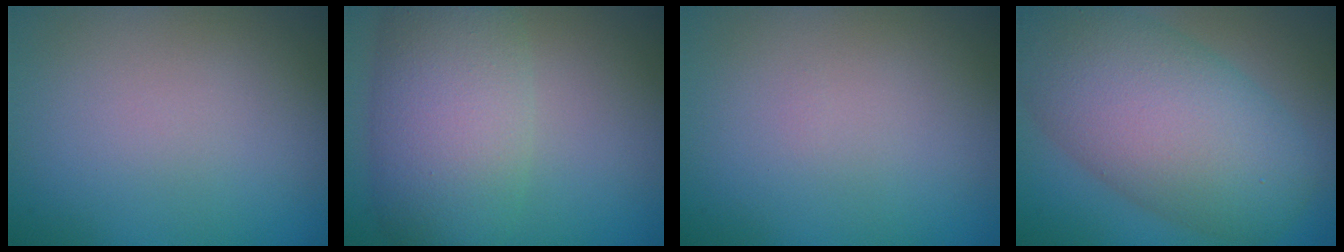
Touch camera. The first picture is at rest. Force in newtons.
{"total": 7.2, "press": 7.2, "slide": 0.6}
{"total": 0.0}
{"total": 10.4, "press": 10.4, "slide": 0.4}